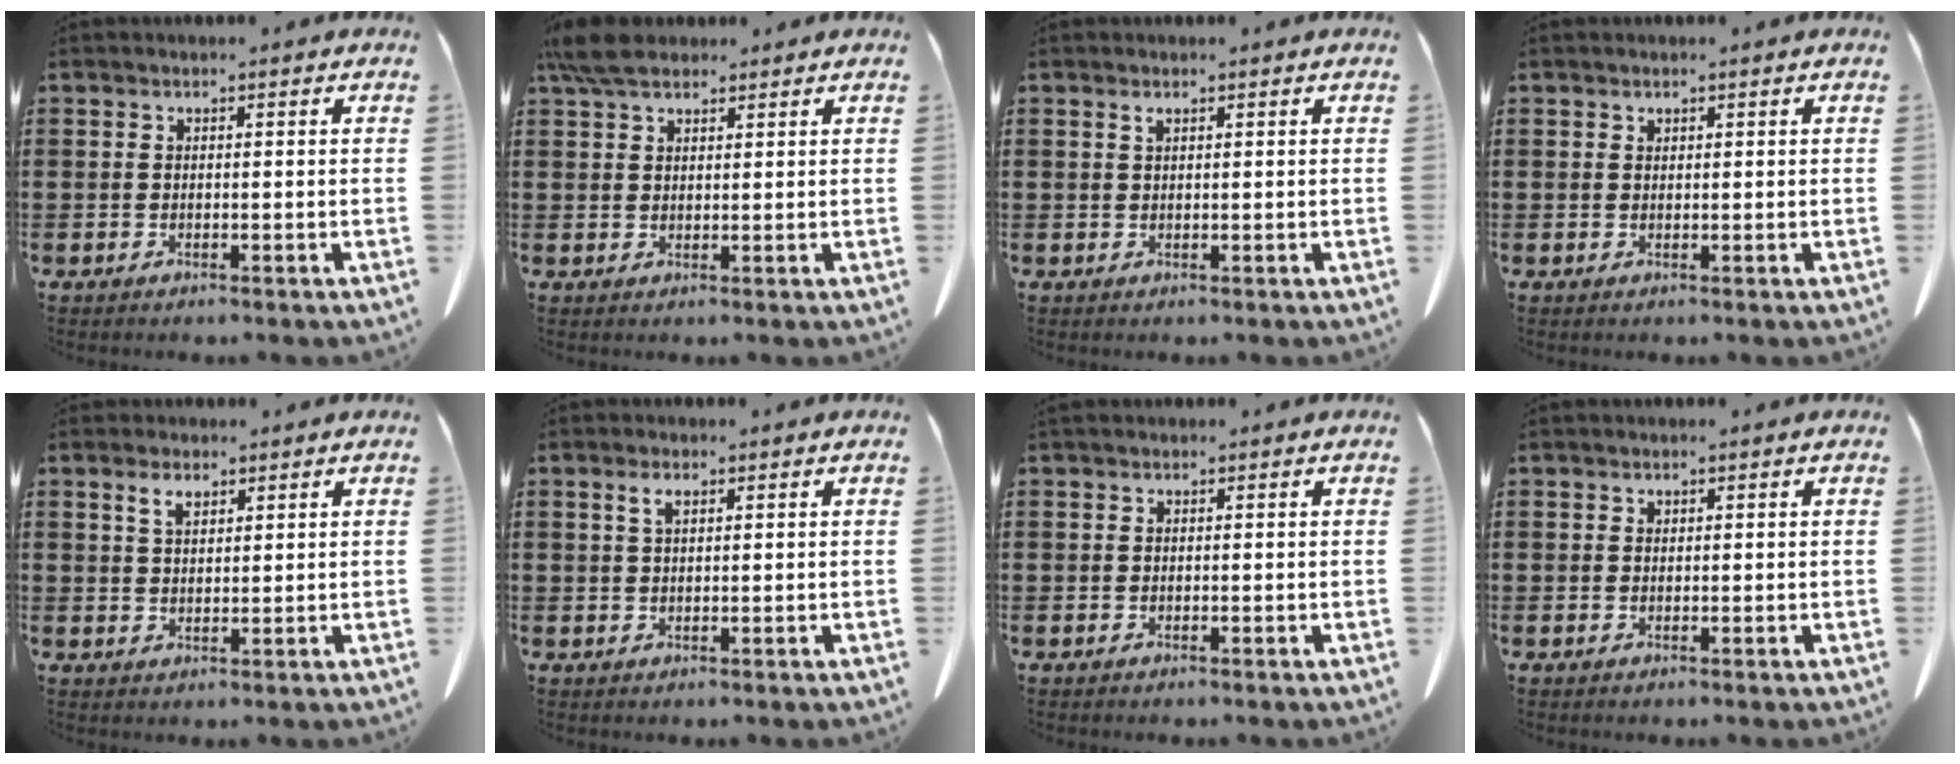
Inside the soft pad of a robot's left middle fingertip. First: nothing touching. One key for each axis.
{"total": 5.1, "fx": 4.1, "fy": 1.7, "fz": 2.5, "tx": -0.060, "ty": 0.003, "tz": 0.078}
{"total": 0.8, "fx": 0.6, "fy": 0.0, "fz": 0.6, "tx": -0.013, "ty": 0.000, "tz": 0.011}
{"total": 0.6, "fx": 0.6, "fy": 0.1, "fz": 0.0, "tx": -0.001, "ty": 0.000, "tz": 0.013}
{"total": 2.7, "fx": 1.9, "fy": 1.1, "fz": 1.6, "tx": -0.029, "ty": 0.001, "tz": 0.032}
{"total": 2.0, "fx": 1.0, "fy": 0.6, "fz": 1.6, "tx": -0.036, "ty": 0.004, "tz": 0.018}
{"total": 0.0}
{"total": 0.5, "fx": 0.5, "fy": 0.1, "fz": -0.1, "tx": 0.000, "ty": 0.000, "tz": 0.011}